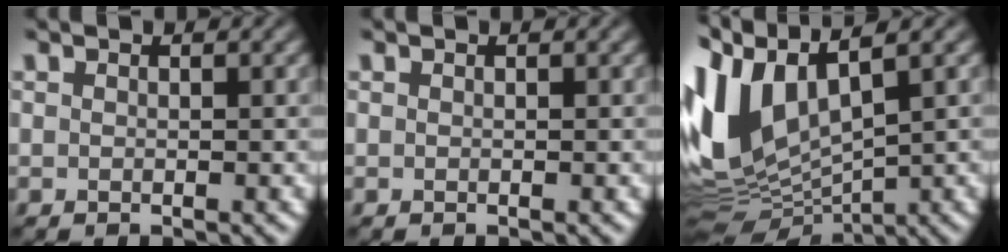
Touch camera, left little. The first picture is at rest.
{"total": 0.0}
{"total": 9.8, "force": [3.4, 4.8, 7.8], "torque": [-0.190, 0.006, 0.065]}